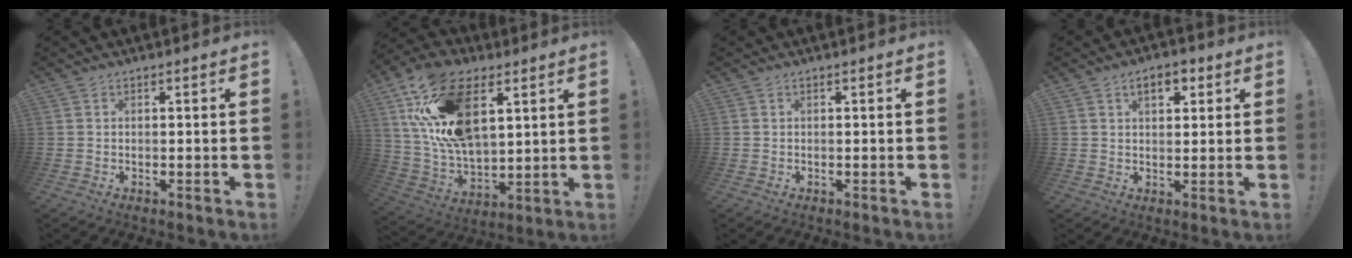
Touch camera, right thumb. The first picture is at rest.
{"total": 22.7, "force": [9.2, 12.7, 16.3], "torque": [-0.323, -0.033, 0.166]}
{"total": 0.0}
{"total": 5.6, "force": [2.6, 3.3, 3.7], "torque": [-0.048, 0.001, 0.042]}